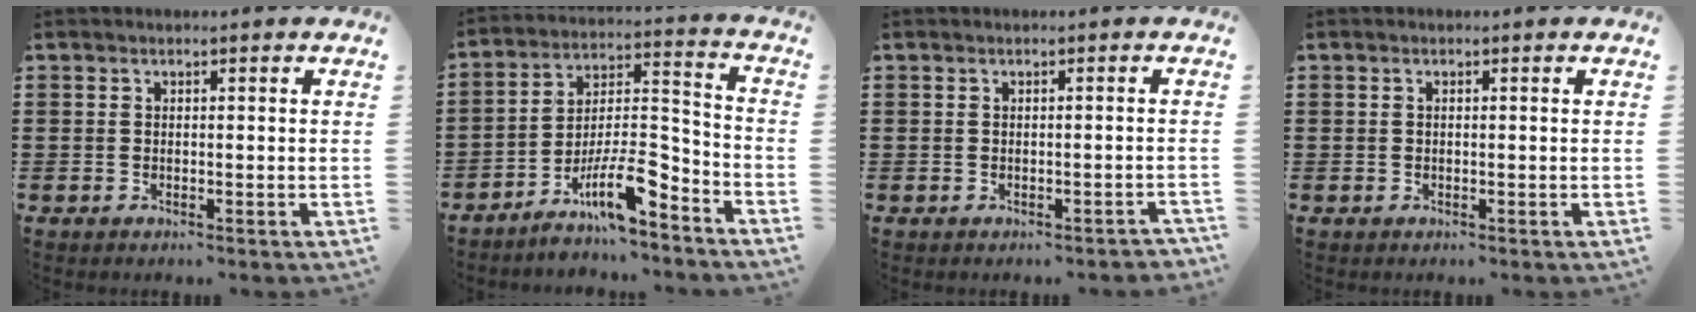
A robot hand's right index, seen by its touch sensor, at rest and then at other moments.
{"total": 10.7, "force": [-7.2, 3.0, 7.3], "torque": [-0.139, 0.003, -0.136]}
{"total": 0.6, "force": [-0.4, 0.1, 0.3], "torque": [-0.009, -0.005, -0.007]}
{"total": 0.0}